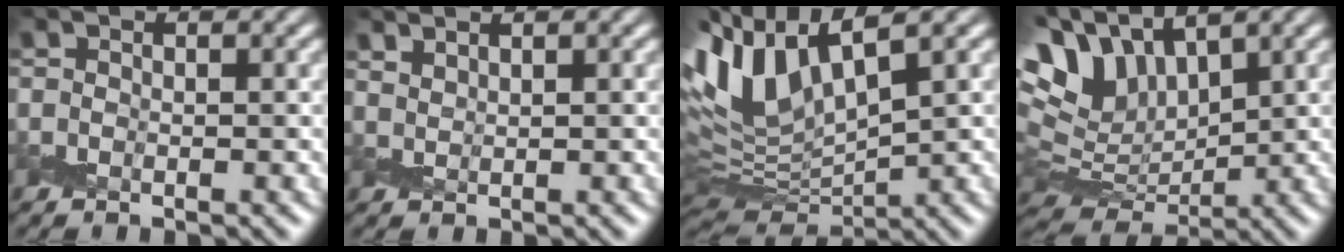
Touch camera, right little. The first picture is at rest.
{"total": 1.4, "force": [1.4, -0.1, -0.1], "torque": [-0.004, 0.000, 0.034]}
{"total": 8.2, "force": [4.6, 2.9, 6.3], "torque": [-0.143, 0.012, 0.086]}
{"total": 7.2, "force": [4.3, 3.5, 4.6], "torque": [-0.099, 0.011, 0.080]}